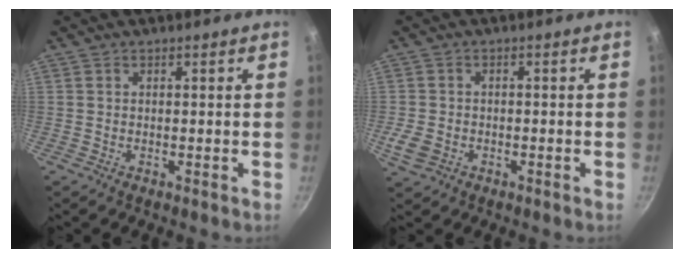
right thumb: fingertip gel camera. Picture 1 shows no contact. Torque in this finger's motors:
{"motor_torque": [0.19, 0.07, 0.30, 0.07, 0.02]}